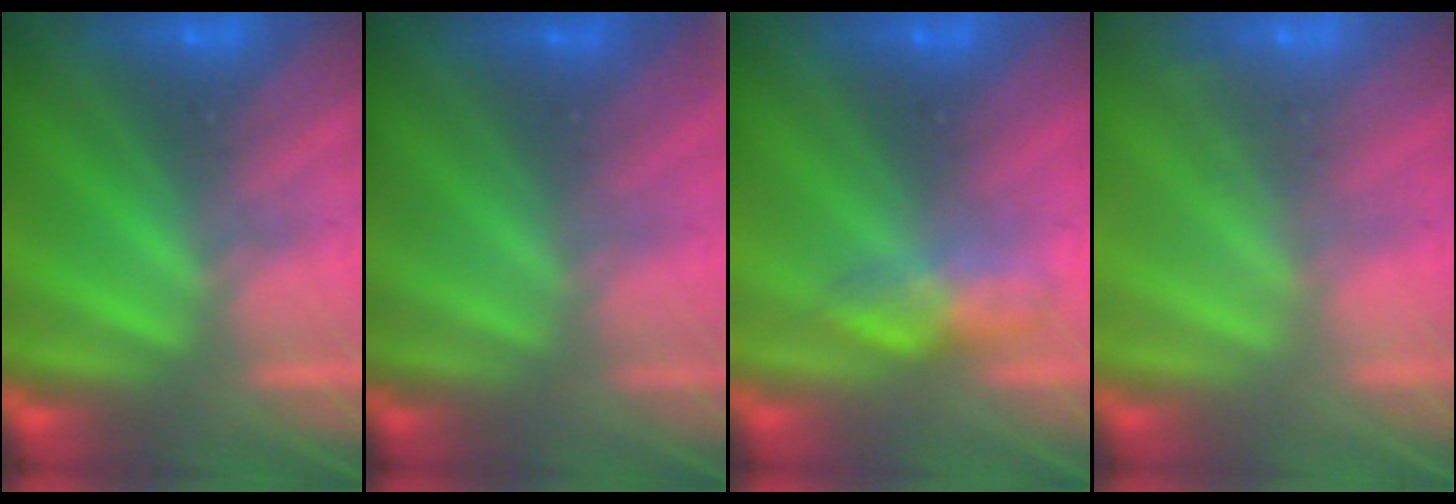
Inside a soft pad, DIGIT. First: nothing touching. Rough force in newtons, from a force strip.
{"total": 2.5}
{"total": 2.8}
{"total": 1.5}